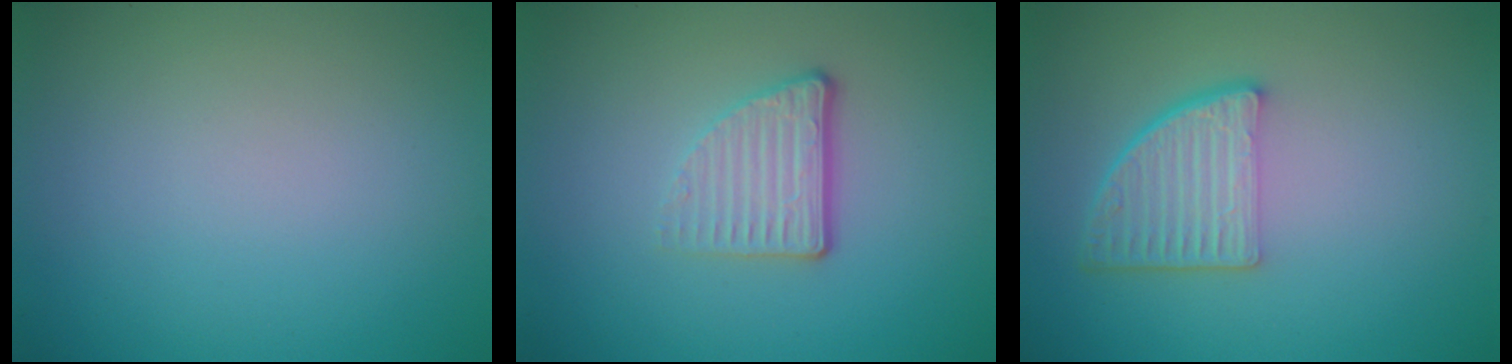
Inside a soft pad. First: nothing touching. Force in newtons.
{"total": 3.4, "press": 2.4, "slide": 2.4}
{"total": 4.7, "press": 3.4, "slide": 3.3}